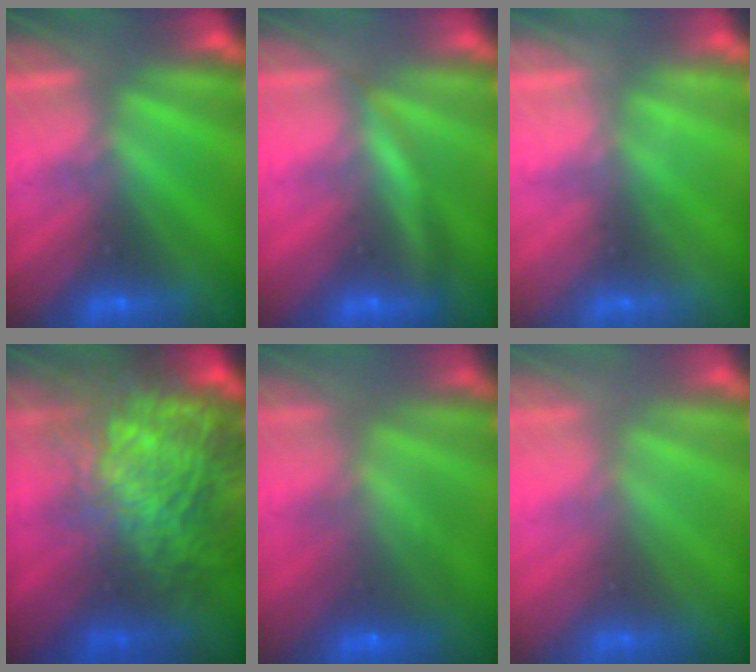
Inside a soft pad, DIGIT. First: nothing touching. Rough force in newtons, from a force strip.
{"total": 3.9}
{"total": 2.2}
{"total": 7.3}
{"total": 5.7}
{"total": 2.8}